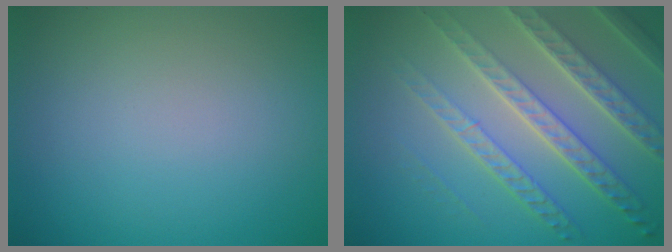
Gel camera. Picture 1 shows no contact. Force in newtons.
{"total": 7.8, "press": 5.4, "slide": 5.6}